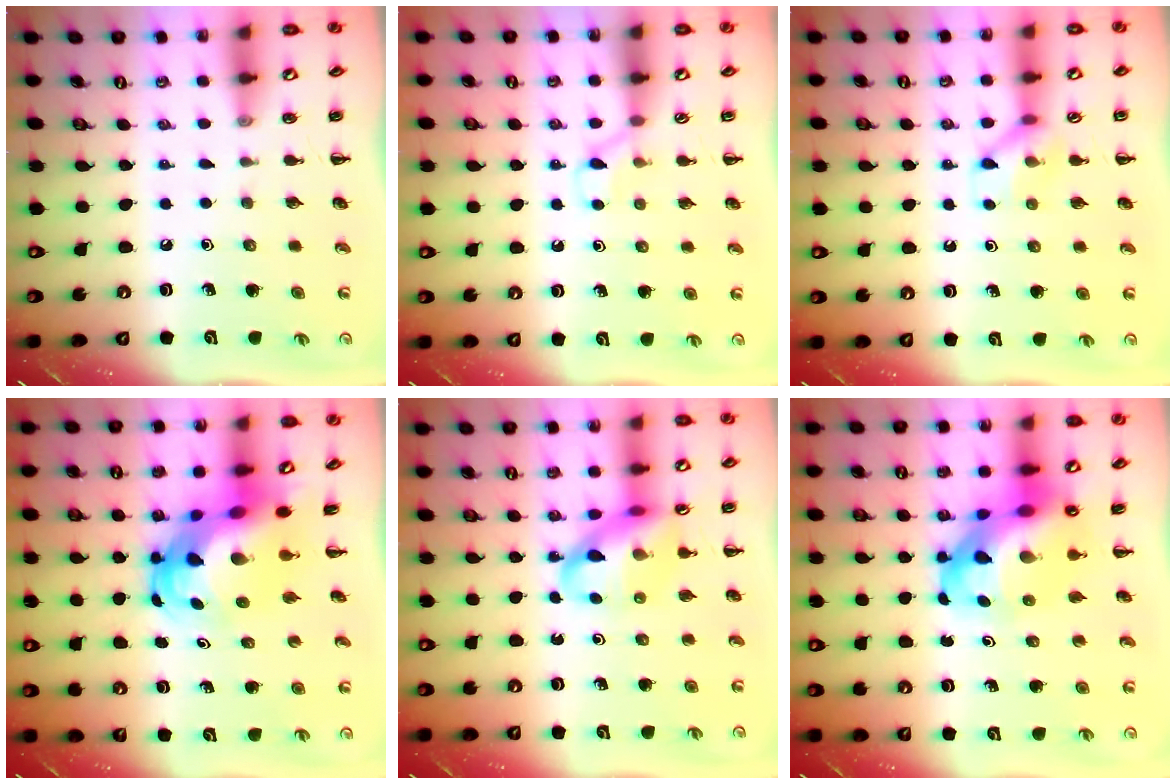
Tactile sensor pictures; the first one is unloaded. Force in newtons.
{"total": 3.9, "press": 3.7, "slide": 1.3}
{"total": 8.4, "press": 8.4, "slide": 0.3}
{"total": 8.7, "press": 8.4, "slide": 2.5}
{"total": 13.4, "press": 12.8, "slide": 4.0}
{"total": 13.2, "press": 12.8, "slide": 3.5}